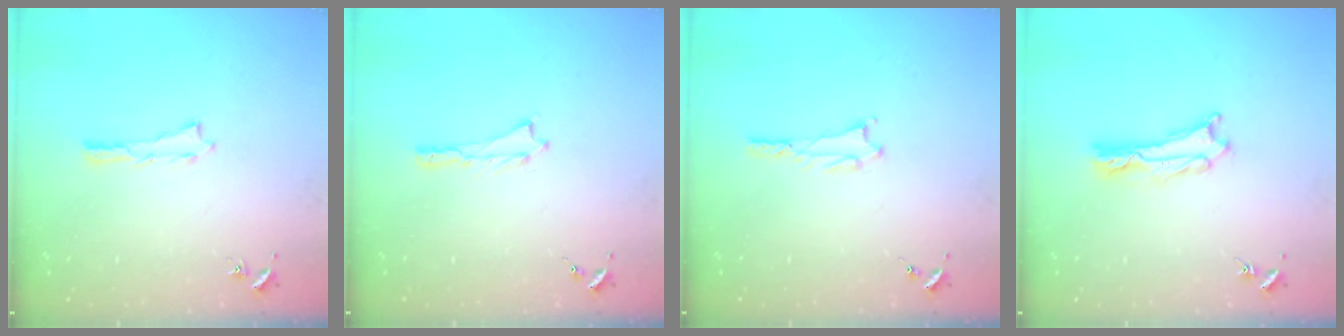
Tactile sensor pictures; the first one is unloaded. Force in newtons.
{"total": 0.0}
{"total": 1.0, "press": 1.0, "slide": 0.1}
{"total": 1.1, "press": 1.1, "slide": 0.2}